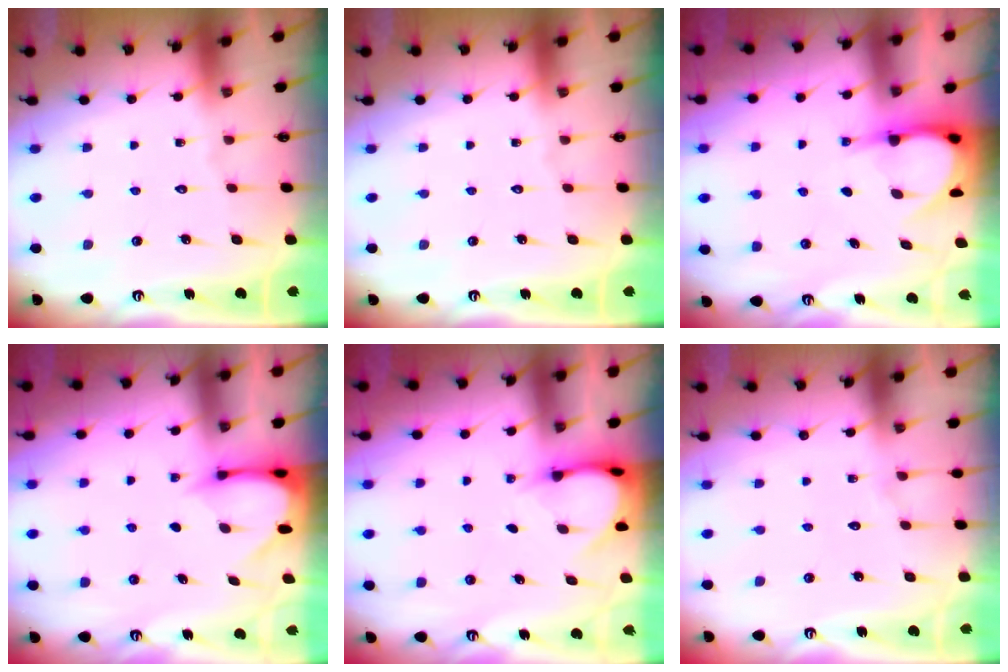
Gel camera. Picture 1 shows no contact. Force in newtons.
{"total": 0.0}
{"total": 4.8, "press": 4.8, "slide": 0.5}
{"total": 3.3, "press": 3.3, "slide": 0.4}
{"total": 3.9, "press": 3.9, "slide": 0.3}
{"total": 3.5, "press": 3.5, "slide": 0.4}